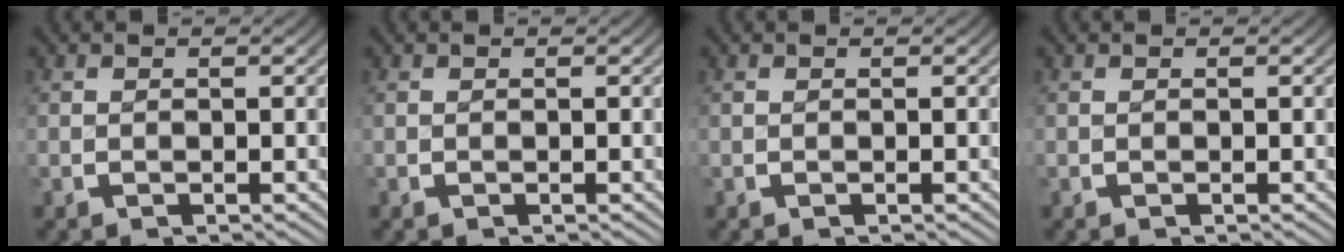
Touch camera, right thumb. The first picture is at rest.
{"total": 0.0}
{"total": 0.0}
{"total": 0.0}